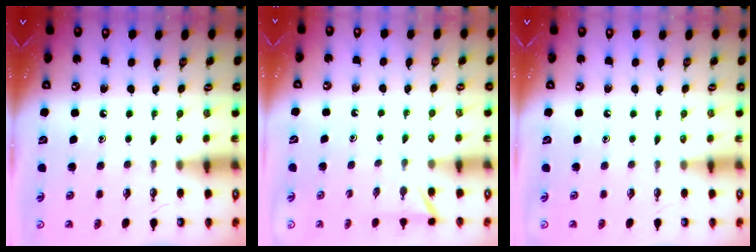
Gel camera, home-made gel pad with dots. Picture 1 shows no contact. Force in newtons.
{"total": 2.4, "press": 2.4, "slide": 0.2}
{"total": 0.0}